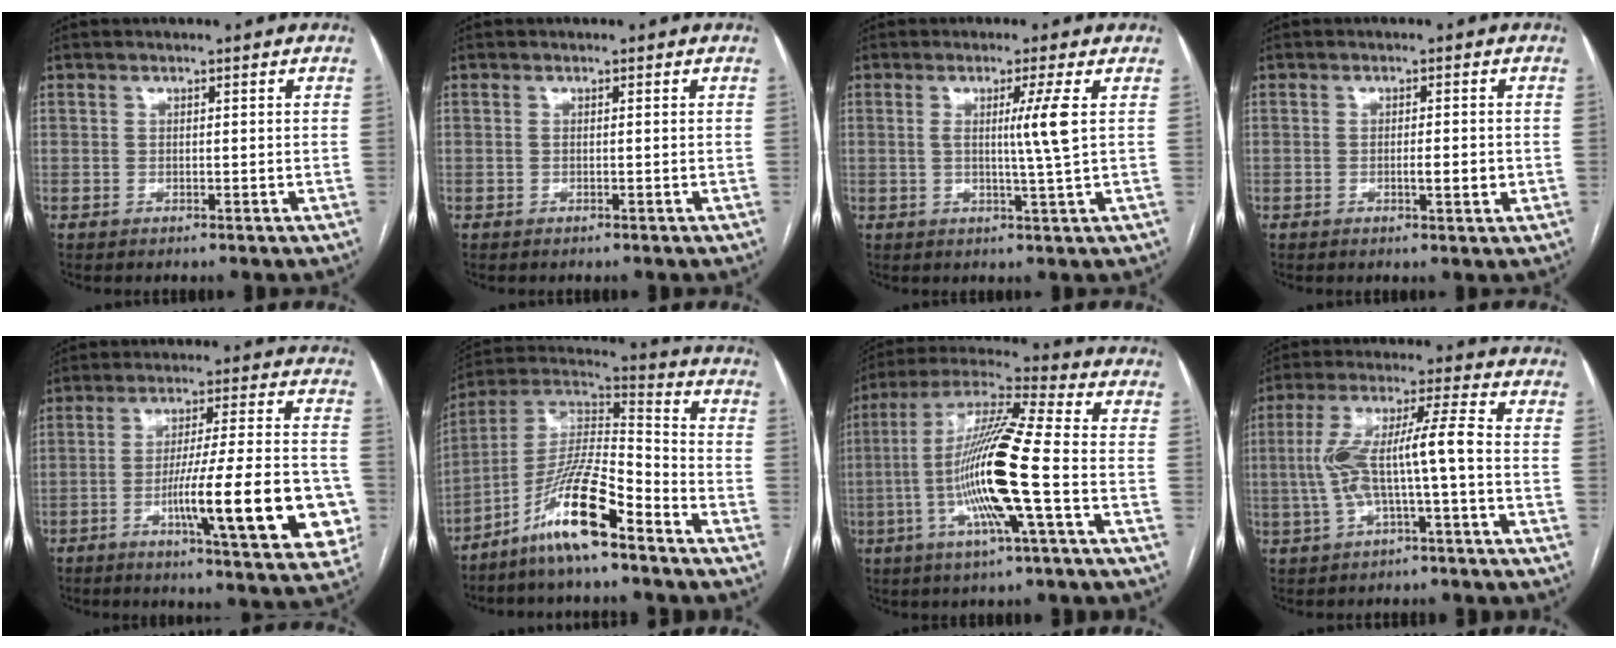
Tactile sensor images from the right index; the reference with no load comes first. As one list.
[{"total": 0.0}, {"total": 4.8, "force": [0.9, -1.6, 4.4], "torque": [-0.080, -0.010, 0.015]}, {"total": 2.8, "force": [-0.5, 0.6, 2.7], "torque": [-0.047, -0.002, -0.007]}, {"total": 18.4, "force": [-5.4, 2.0, 17.5], "torque": [-0.220, 0.004, -0.071]}, {"total": 13.9, "force": [-8.9, 1.6, 10.5], "torque": [-0.206, 0.007, -0.166]}, {"total": 16.6, "force": [-3.6, -0.1, 16.2], "torque": [-0.317, -0.005, -0.079]}, {"total": 10.2, "force": [-1.4, 0.8, 10.0], "torque": [-0.203, 0.035, -0.027]}]